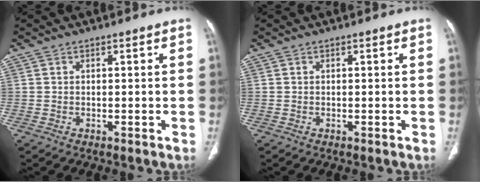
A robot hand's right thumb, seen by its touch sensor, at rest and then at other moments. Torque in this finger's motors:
{"motor_torque": [-0.01, 0.01, 0.00, -0.01, 0.00]}